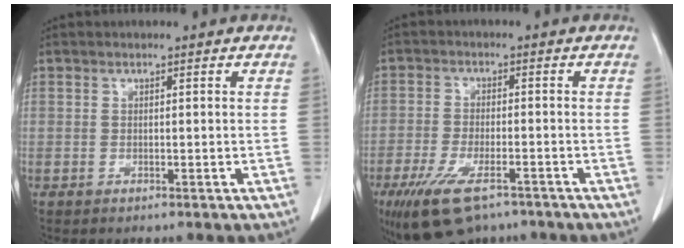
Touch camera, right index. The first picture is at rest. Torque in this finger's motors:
{"motor_torque": [1.22, -0.92, 0.57, 0.16]}